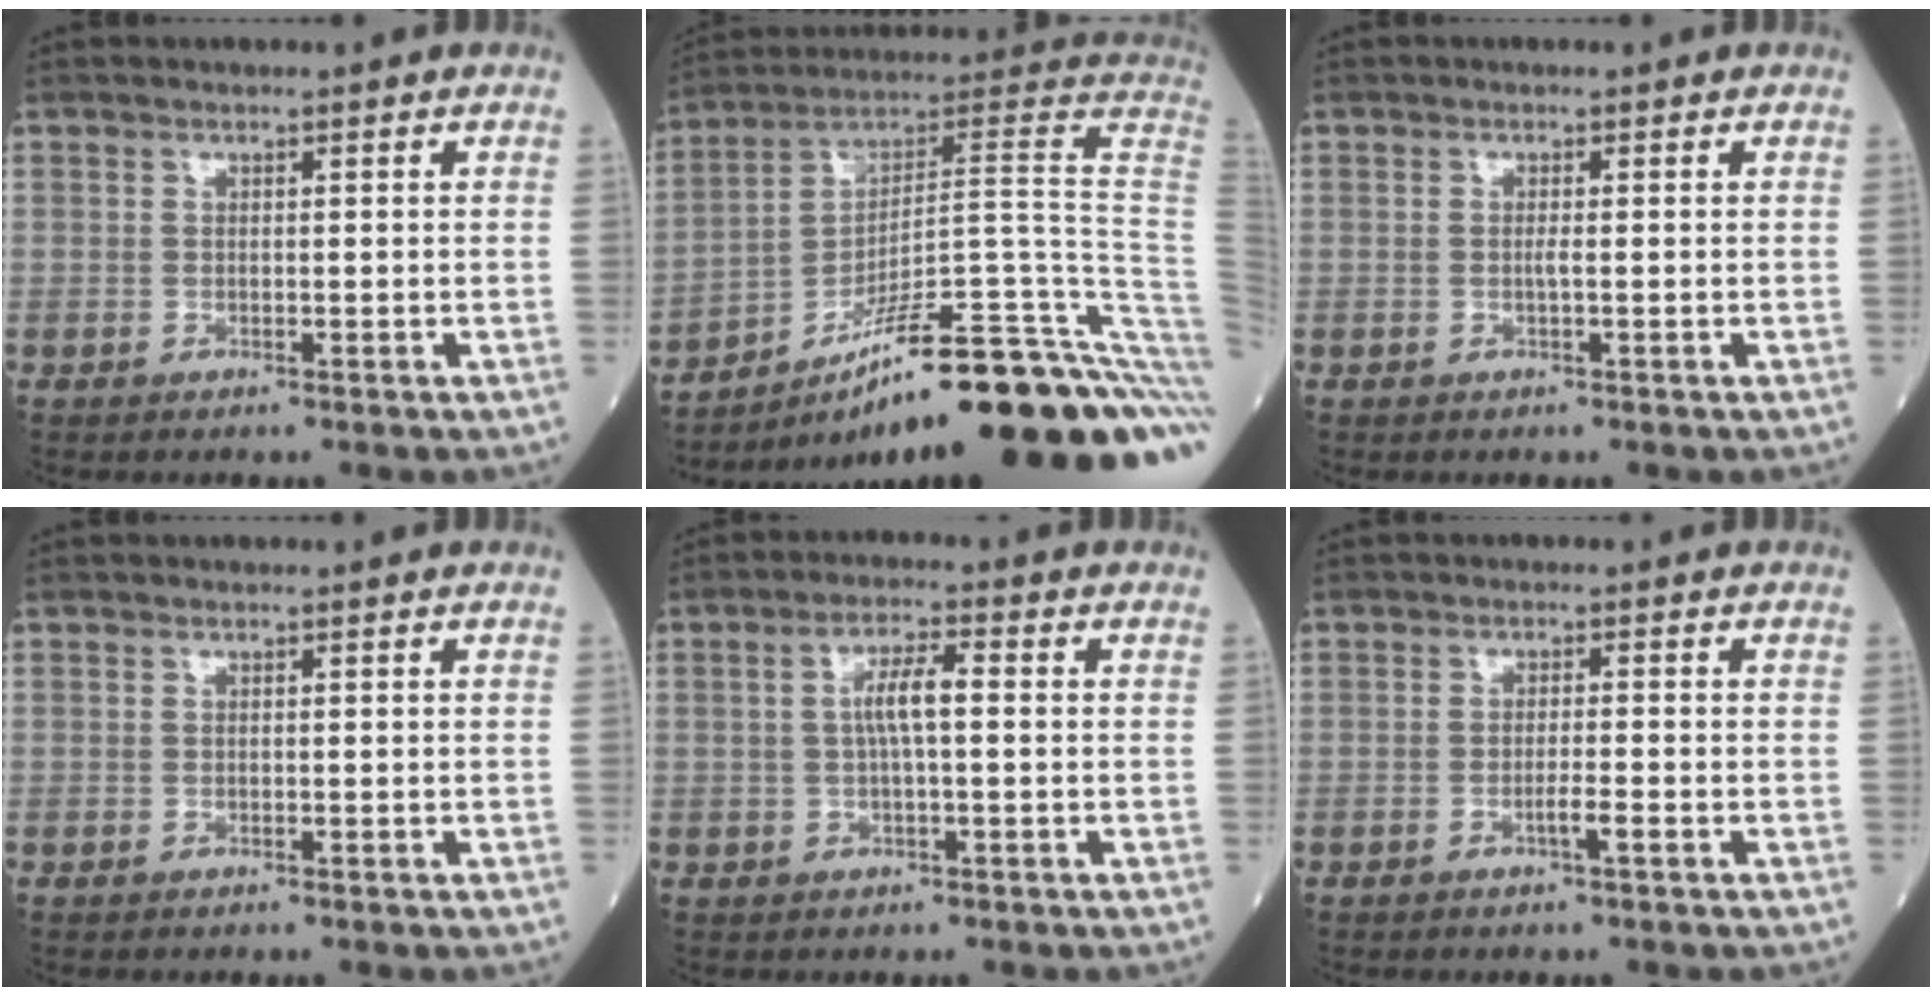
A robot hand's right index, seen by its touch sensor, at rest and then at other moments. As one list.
[{"total": 31.1, "force": [-19.2, 2.1, 24.5], "torque": [-0.225, 0.020, -0.282]}, {"total": 0.7, "force": [-0.2, -0.1, 0.7], "torque": [-0.014, -0.001, -0.005]}, {"total": 0.0}, {"total": 4.7, "force": [0.3, 0.7, 4.6], "torque": [-0.088, 0.011, 0.004]}, {"total": 2.1, "force": [-0.9, -0.1, 1.8], "torque": [-0.032, -0.001, -0.018]}]